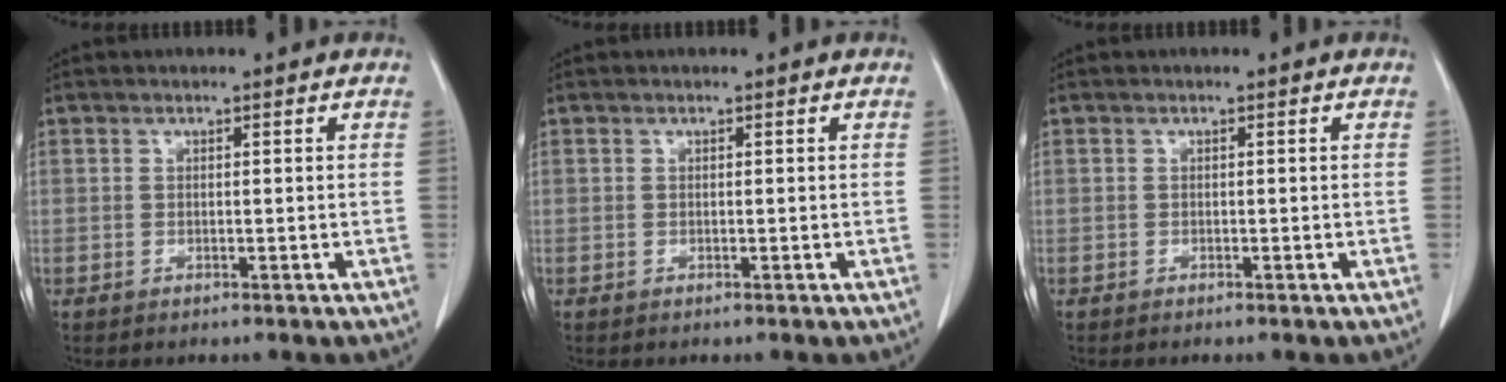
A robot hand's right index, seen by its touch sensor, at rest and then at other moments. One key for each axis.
{"total": 0.0}
{"total": 0.0}